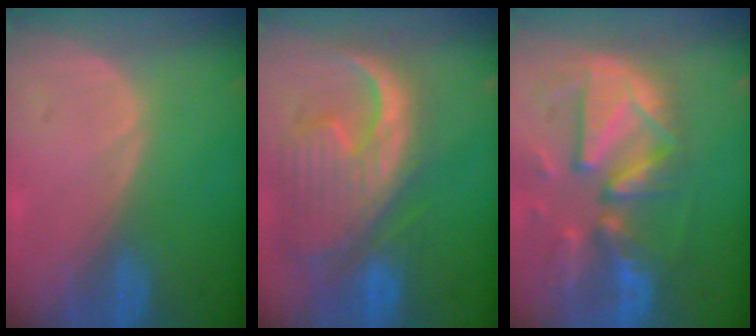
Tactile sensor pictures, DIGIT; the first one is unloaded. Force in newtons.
{"total": 13.2, "press": 11.4, "slide": 6.7}
{"total": 12.8, "press": 11.1, "slide": 6.3}